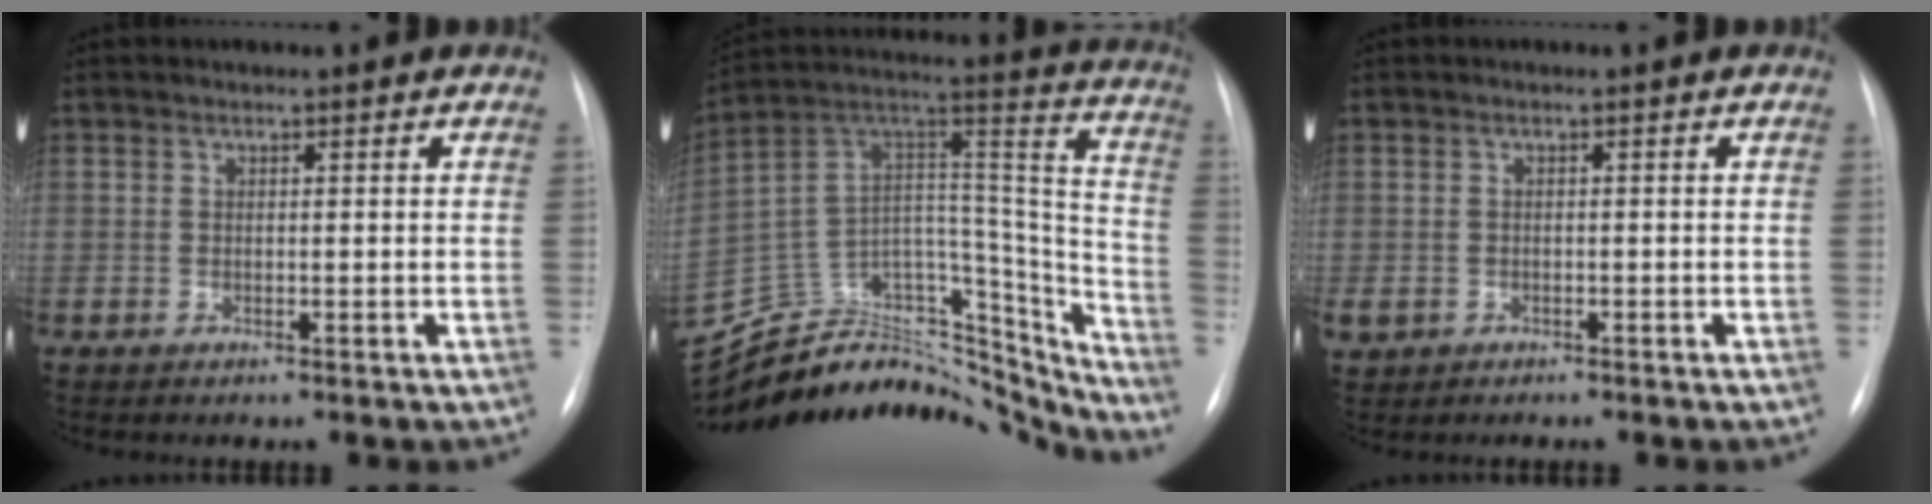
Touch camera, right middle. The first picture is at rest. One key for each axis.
{"total": 34.4, "fx": -30.9, "fy": 11.3, "fz": 10.1, "tx": -0.180, "ty": 0.050, "tz": -0.440}
{"total": 3.0, "fx": -1.8, "fy": 2.0, "fz": 1.2, "tx": -0.028, "ty": 0.001, "tz": -0.025}